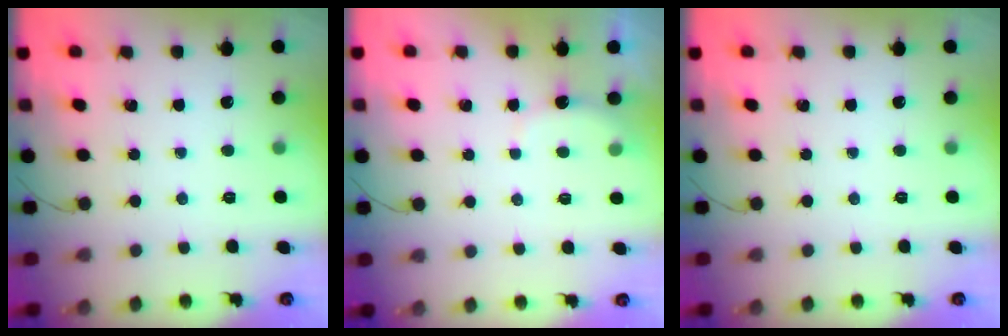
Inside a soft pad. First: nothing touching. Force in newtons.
{"total": 3.0, "press": 2.9, "slide": 0.8}
{"total": 0.0}